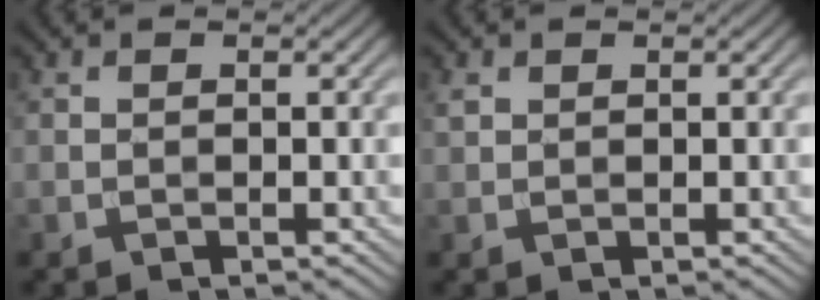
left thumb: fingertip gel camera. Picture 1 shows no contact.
{"total": 1.0, "force": [0.6, 0.7, 0.4], "torque": [-0.011, 0.001, 0.013]}